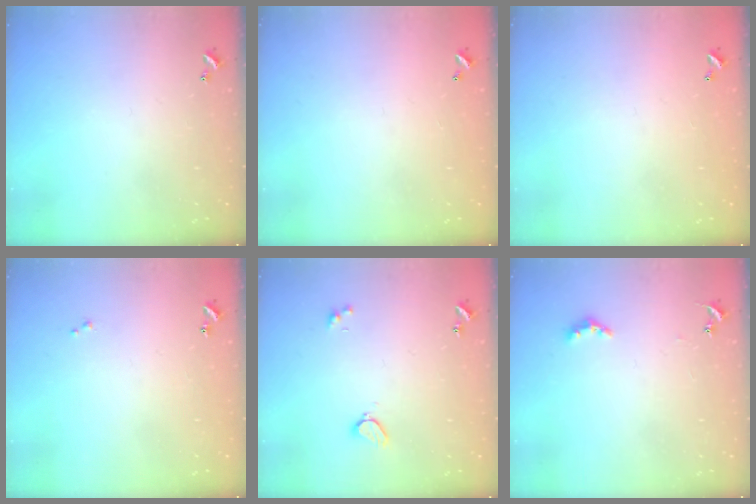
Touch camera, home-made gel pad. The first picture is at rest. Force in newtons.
{"total": 2.8, "press": 2.8, "slide": 0.1}
{"total": 2.8, "press": 2.8, "slide": 0.1}
{"total": 0.7, "press": 0.6, "slide": 0.3}
{"total": 2.1, "press": 2.0, "slide": 0.5}
{"total": 4.0, "press": 4.0, "slide": 0.6}